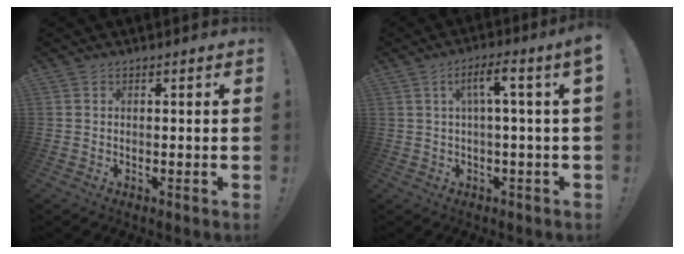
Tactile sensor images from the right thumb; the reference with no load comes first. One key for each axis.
{"total": 6.6, "fx": 1.2, "fy": -0.3, "fz": 6.5, "tx": -0.106, "ty": -0.003, "tz": 0.012}